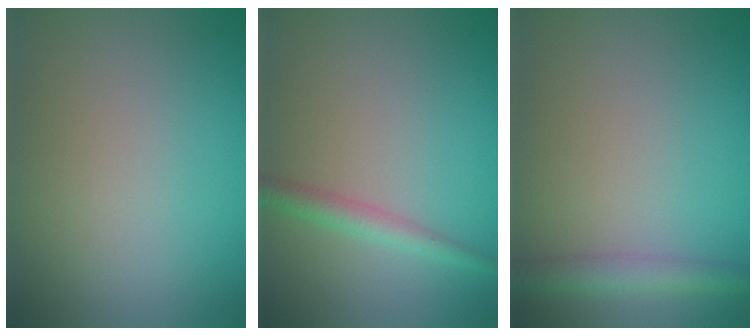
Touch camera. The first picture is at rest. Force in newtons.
{"total": 2.0, "press": 2.0, "slide": 0.0}
{"total": 3.0, "press": 3.0, "slide": 0.1}